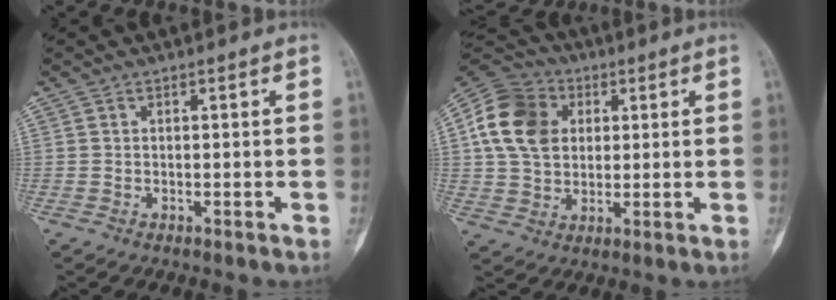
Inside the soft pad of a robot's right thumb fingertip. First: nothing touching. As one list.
[{"total": 14.7, "force": [3.2, 11.6, 8.4], "torque": [-0.144, 0.011, 0.050]}]